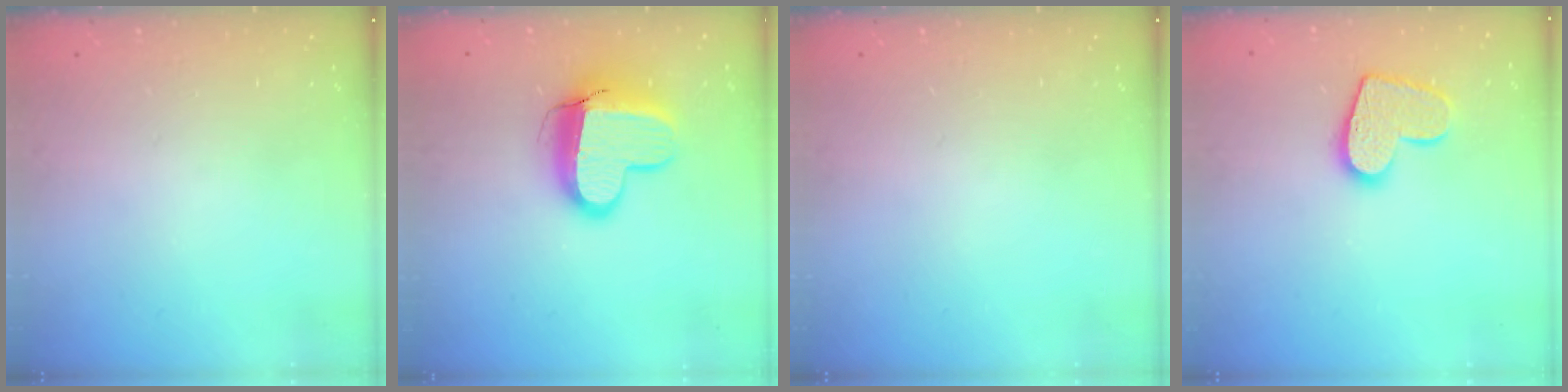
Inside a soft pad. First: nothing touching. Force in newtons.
{"total": 13.4, "press": 13.3, "slide": 1.3}
{"total": 0.0}
{"total": 12.1, "press": 12.0, "slide": 0.8}